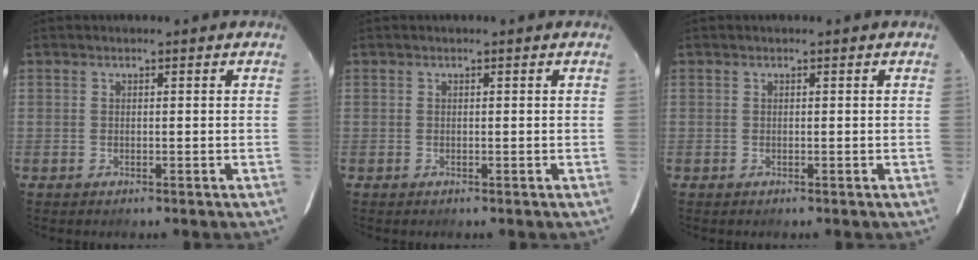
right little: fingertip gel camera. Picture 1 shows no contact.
{"total": 0.0}
{"total": 0.0}